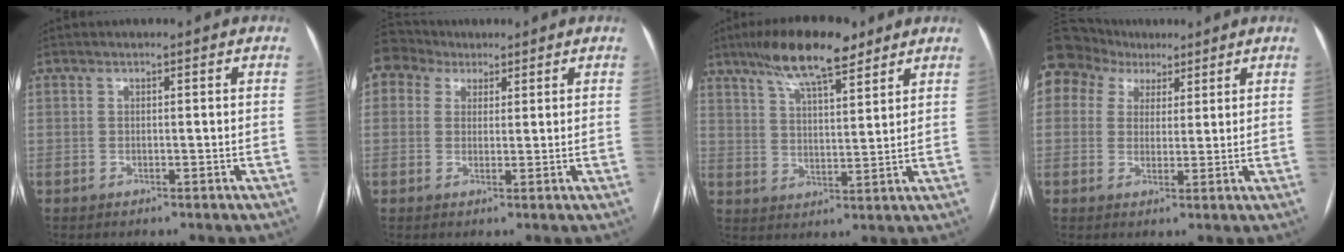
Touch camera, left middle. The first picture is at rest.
{"total": 4.6, "force": [3.3, 3.2, 0.2], "torque": [-0.010, 0.024, 0.062]}
{"total": 12.0, "force": [8.6, 2.7, 7.9], "torque": [-0.145, 0.018, 0.149]}
{"total": 13.4, "force": [7.5, 10.5, 3.9], "torque": [-0.120, 0.064, 0.138]}